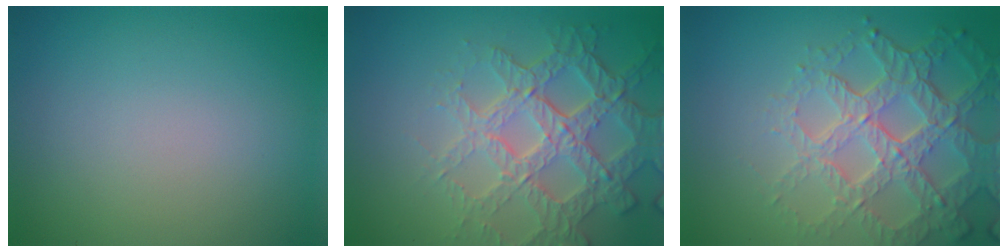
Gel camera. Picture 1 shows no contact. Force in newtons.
{"total": 6.1, "press": 5.0, "slide": 3.5}
{"total": 7.0, "press": 5.0, "slide": 4.9}